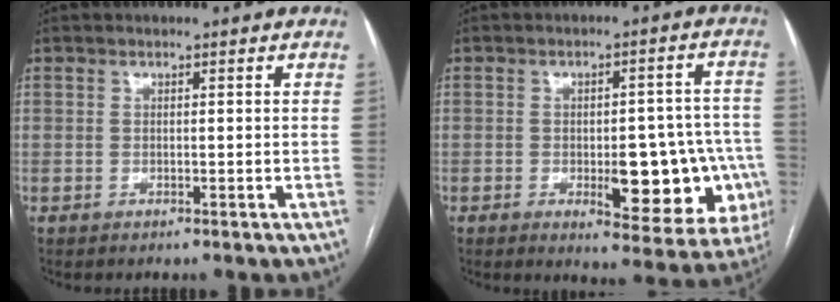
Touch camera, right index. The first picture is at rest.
{"total": 14.3, "force": [-3.7, 5.3, 12.7], "torque": [-0.112, 0.021, -0.033]}